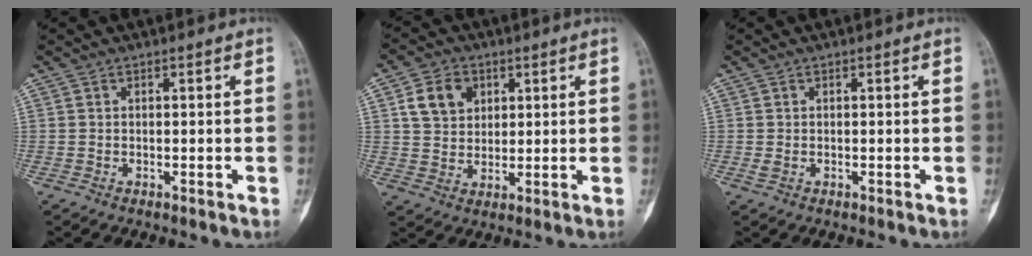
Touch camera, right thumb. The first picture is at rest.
{"total": 7.8, "force": [3.0, 6.1, 3.9], "torque": [-0.045, -0.006, 0.055]}
{"total": 0.7, "force": [-0.1, 0.5, 0.6], "torque": [-0.015, 0.001, 0.001]}